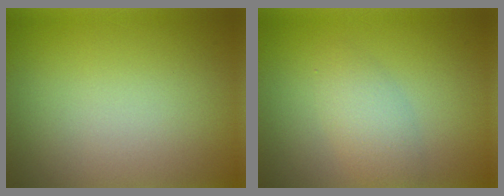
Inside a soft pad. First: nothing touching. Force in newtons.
{"total": 2.6, "press": 2.6, "slide": 0.0}